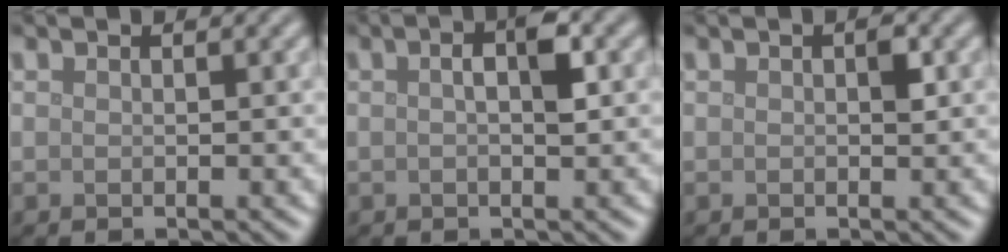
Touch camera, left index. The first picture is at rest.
{"total": 2.7, "force": [0.4, 0.7, 2.5], "torque": [-0.041, 0.008, 0.003]}
{"total": 1.1, "force": [0.2, 0.5, 0.9], "torque": [-0.010, -0.001, 0.001]}